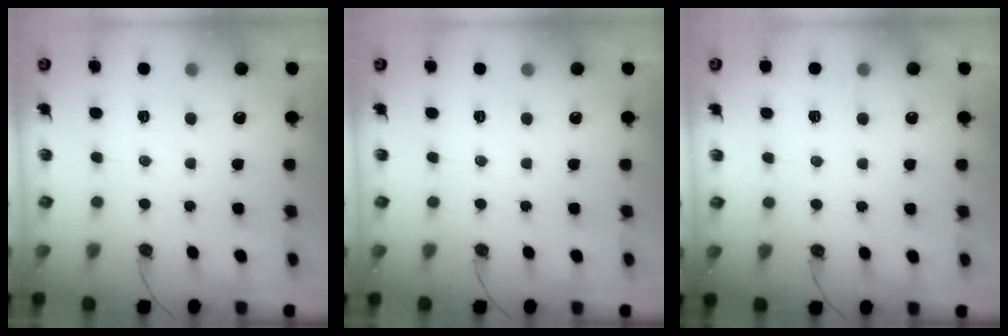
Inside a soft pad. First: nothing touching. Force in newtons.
{"total": 0.0}
{"total": 3.5, "press": 3.1, "slide": 1.8}